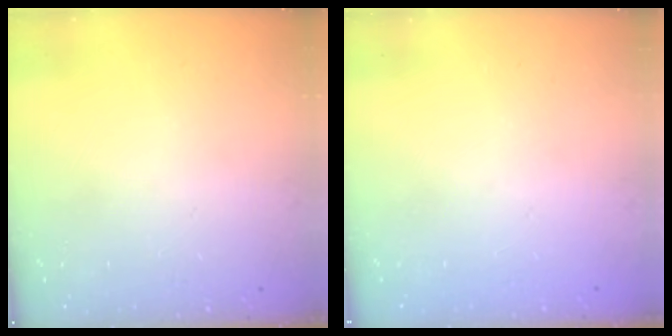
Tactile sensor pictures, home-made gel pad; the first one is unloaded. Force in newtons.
{"total": 0.0}